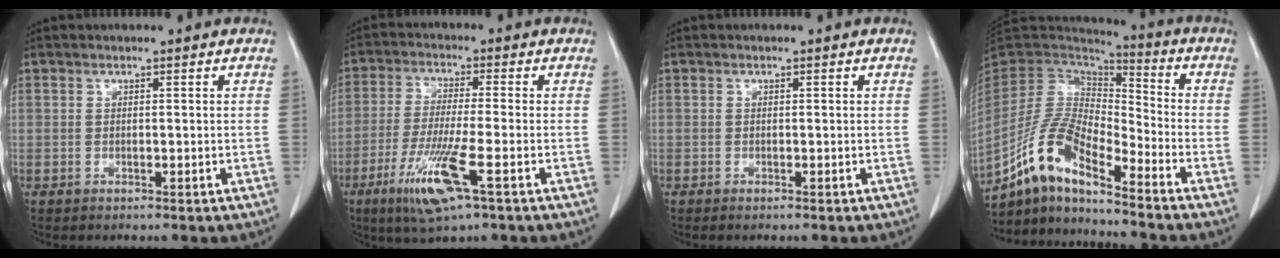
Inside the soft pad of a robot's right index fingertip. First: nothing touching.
{"total": 10.2, "force": [-4.8, 0.4, 9.0], "torque": [-0.181, -0.026, -0.088]}
{"total": 0.6, "force": [-0.4, 0.1, 0.4], "torque": [-0.008, -0.001, -0.008]}
{"total": 12.6, "force": [-9.7, 2.3, 7.7], "torque": [-0.166, 0.008, -0.184]}